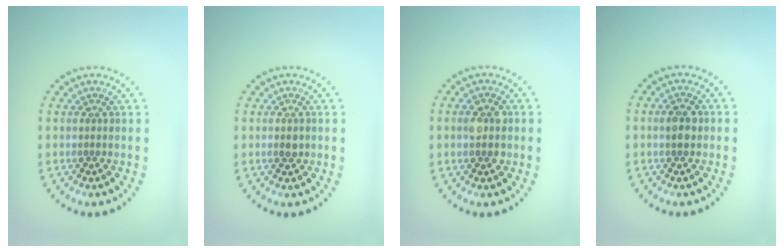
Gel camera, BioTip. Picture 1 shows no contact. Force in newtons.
{"total": 1.0, "press": 1.0, "slide": 0.2}
{"total": 2.8, "press": 2.8, "slide": 0.2}
{"total": 1.8, "press": 1.7, "slide": 0.2}